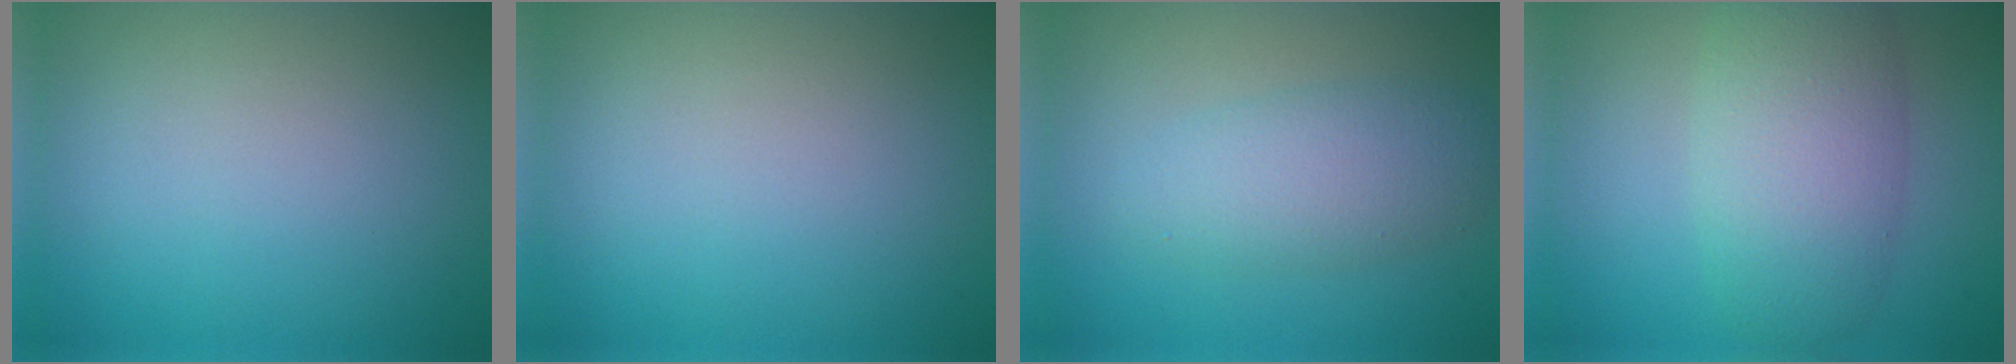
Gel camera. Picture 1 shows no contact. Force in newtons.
{"total": 0.0}
{"total": 4.1, "press": 4.1, "slide": 0.1}
{"total": 6.4, "press": 6.4, "slide": 0.3}